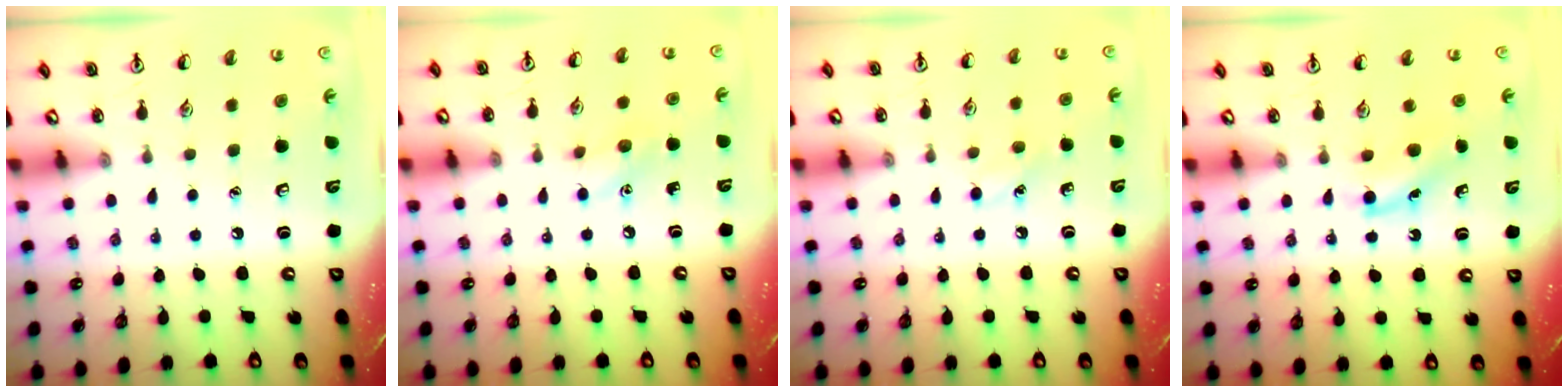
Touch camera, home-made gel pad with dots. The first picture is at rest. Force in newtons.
{"total": 6.3, "press": 6.1, "slide": 1.4}
{"total": 4.9, "press": 4.7, "slide": 1.4}
{"total": 5.1, "press": 4.8, "slide": 1.8}